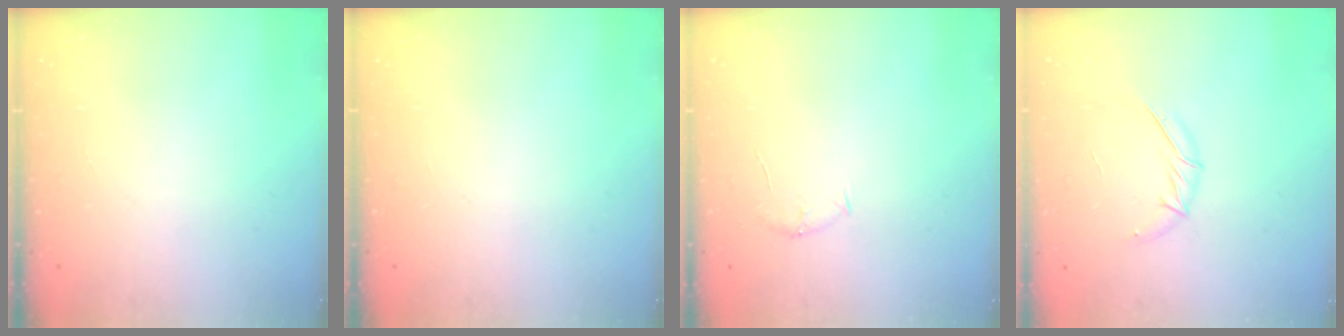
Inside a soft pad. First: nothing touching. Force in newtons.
{"total": 0.0}
{"total": 4.7, "press": 4.4, "slide": 1.8}
{"total": 7.6, "press": 7.5, "slide": 1.1}